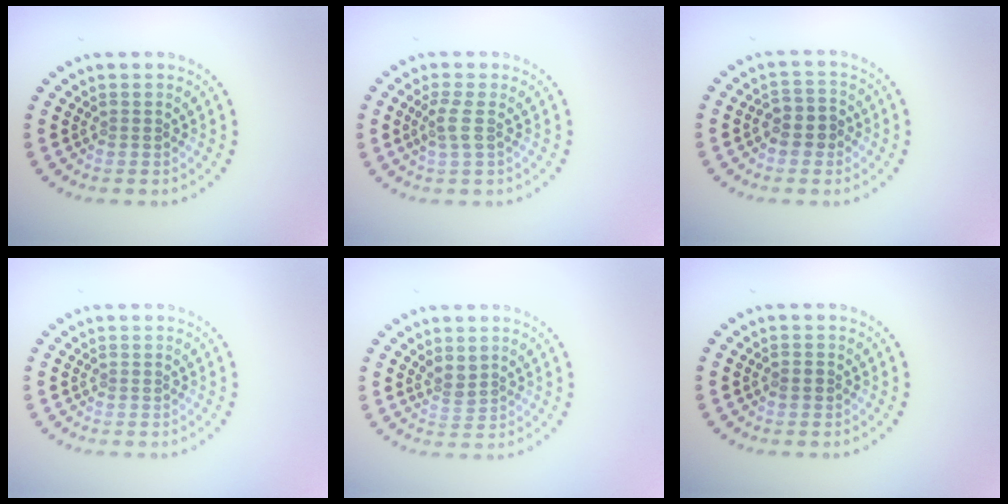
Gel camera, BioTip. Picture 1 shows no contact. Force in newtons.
{"total": 1.9, "press": 1.6, "slide": 0.9}
{"total": 2.6, "press": 2.4, "slide": 0.9}
{"total": 0.0}
{"total": 1.6, "press": 1.2, "slide": 1.1}
{"total": 0.9, "press": 0.8, "slide": 0.3}